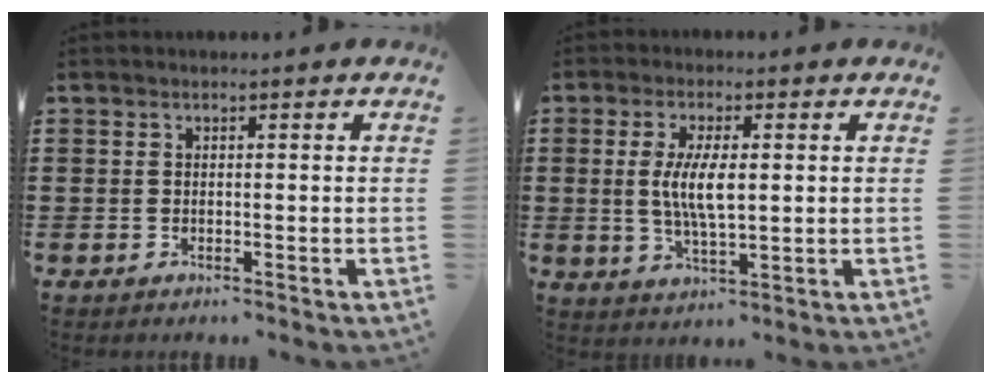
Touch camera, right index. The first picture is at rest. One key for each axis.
{"total": 6.6, "fx": 0.4, "fy": 2.1, "fz": 6.2, "tx": -0.134, "ty": 0.000, "tz": 0.001}